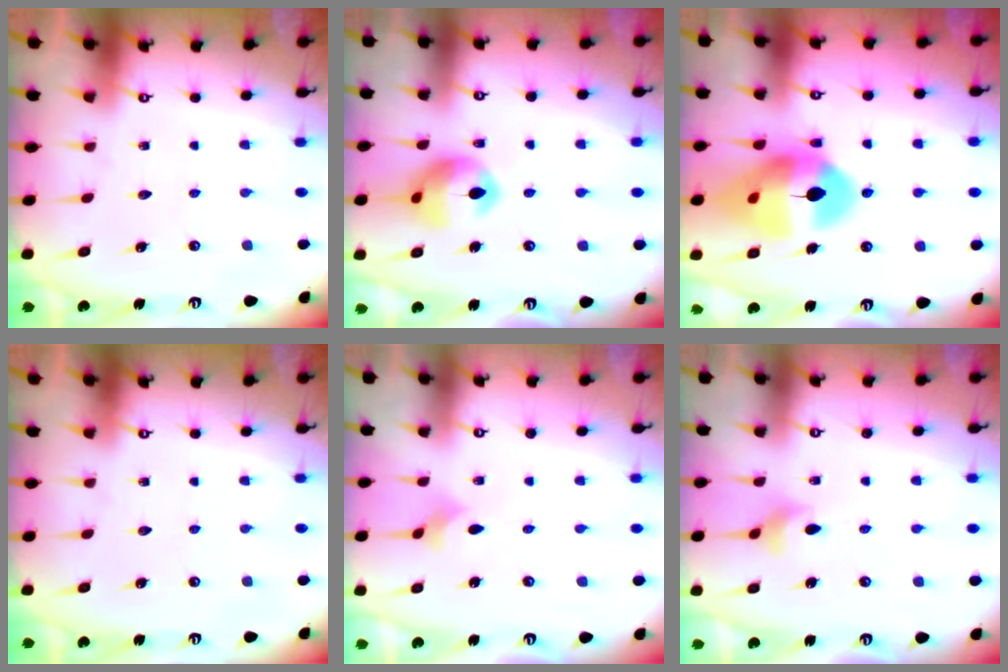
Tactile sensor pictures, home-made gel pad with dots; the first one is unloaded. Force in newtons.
{"total": 12.7, "press": 12.6, "slide": 1.3}
{"total": 15.5, "press": 15.4, "slide": 1.8}
{"total": 0.0}
{"total": 2.1, "press": 2.0, "slide": 0.6}
{"total": 6.2, "press": 6.1, "slide": 1.0}